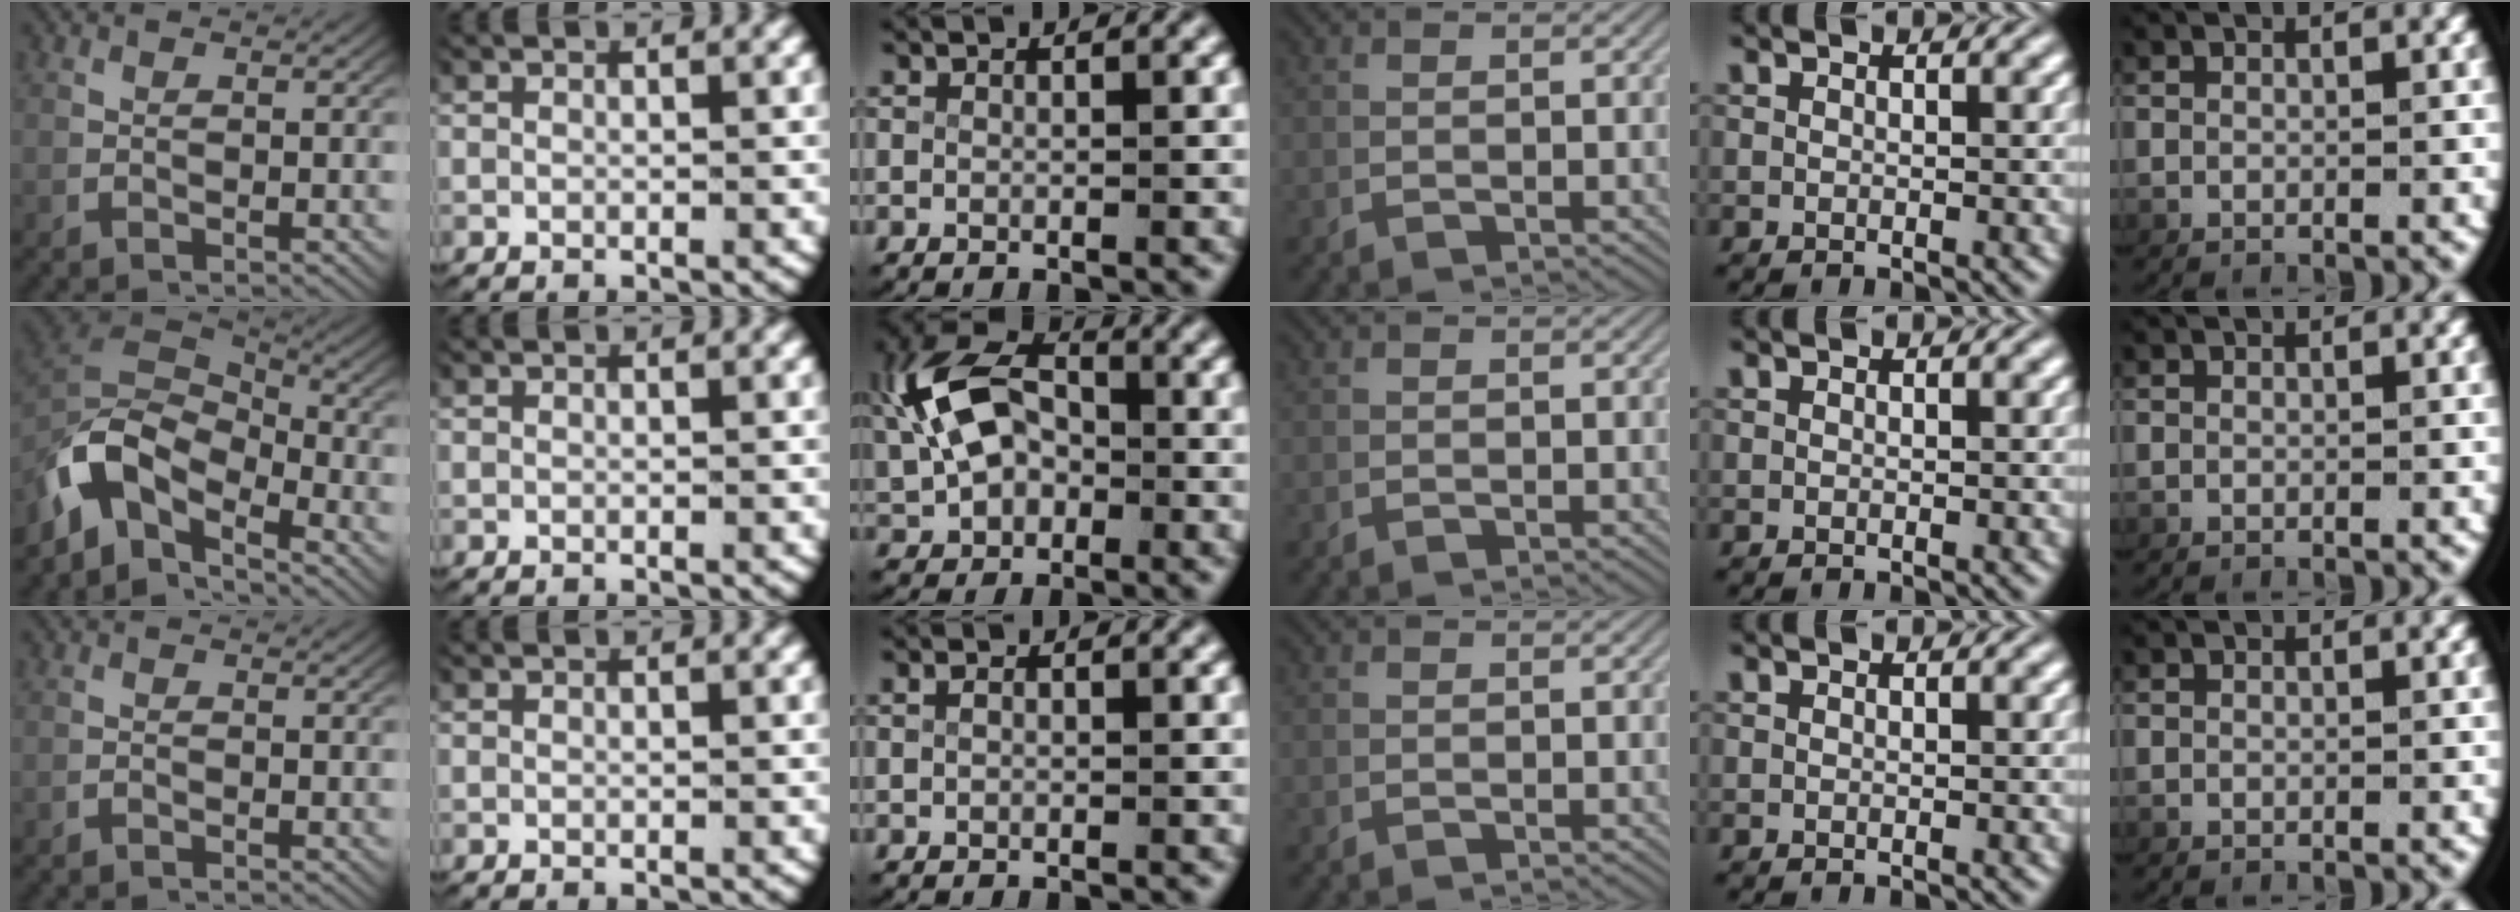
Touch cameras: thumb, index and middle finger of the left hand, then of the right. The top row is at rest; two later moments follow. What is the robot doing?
{"motion": "lift_and_place", "object": "fork"}